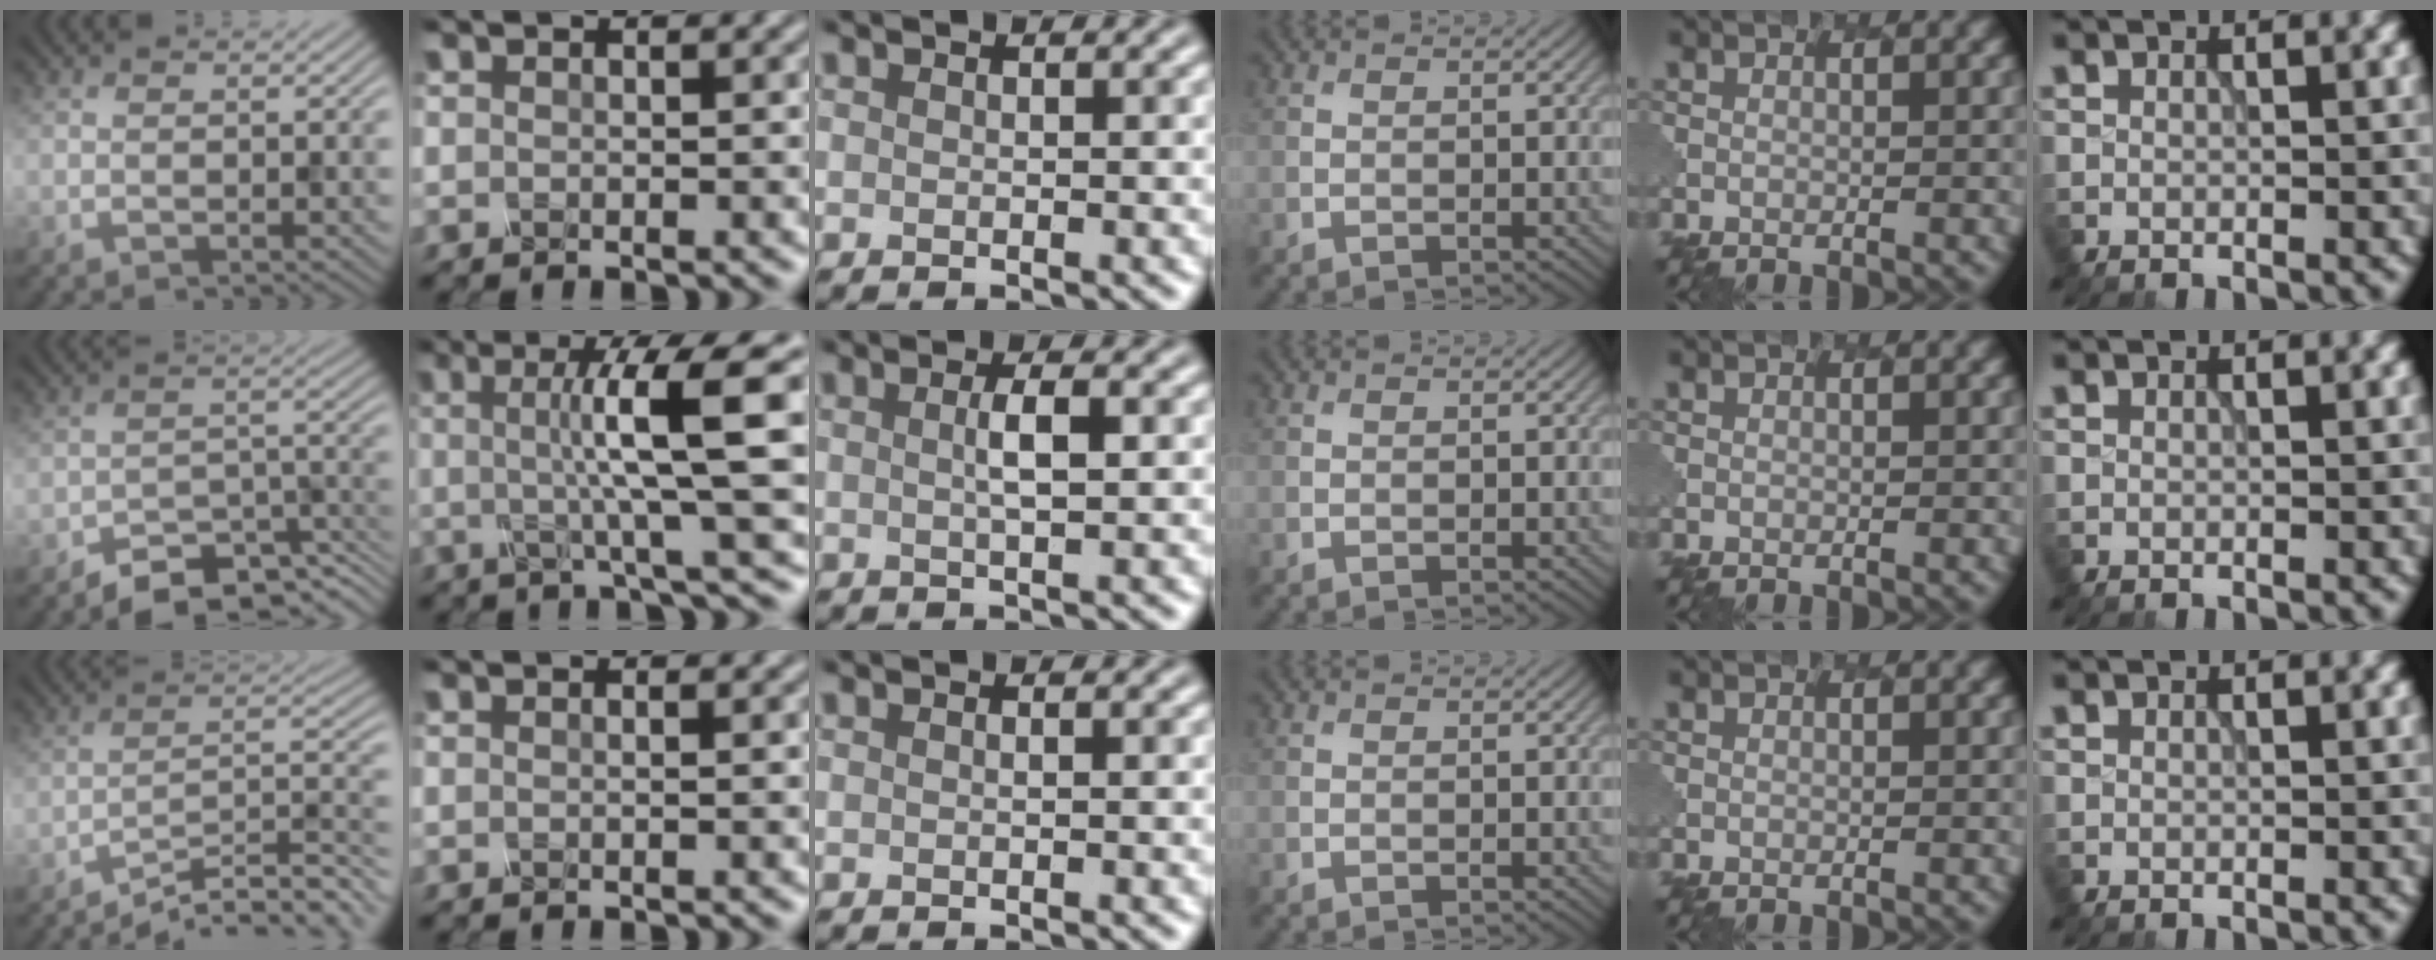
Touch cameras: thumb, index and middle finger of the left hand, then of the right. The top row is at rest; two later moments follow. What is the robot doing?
{"motion": "shake", "object": "salt shaker"}